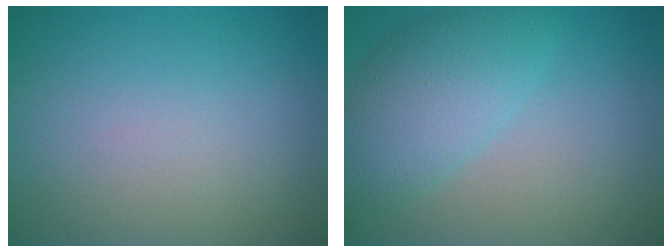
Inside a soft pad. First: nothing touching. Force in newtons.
{"total": 5.2, "press": 5.2, "slide": 0.2}